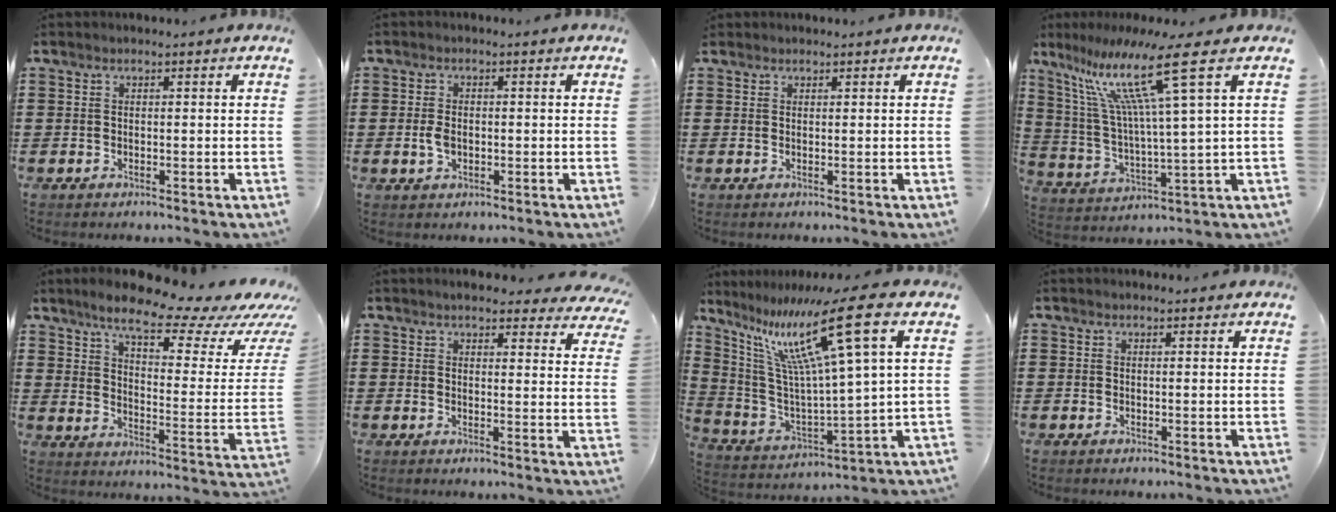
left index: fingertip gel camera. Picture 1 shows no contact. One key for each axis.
{"total": 2.6, "fx": -0.3, "fy": 1.6, "fz": 2.1, "tx": -0.048, "ty": 0.000, "tz": -0.008}
{"total": 0.6, "fx": 0.5, "fy": 0.3, "fz": 0.0, "tx": -0.003, "ty": 0.001, "tz": 0.011}
{"total": 14.9, "fx": 7.7, "fy": 0.1, "fz": 12.8, "tx": -0.277, "ty": -0.022, "tz": 0.115}
{"total": 10.8, "fx": 8.5, "fy": 1.8, "fz": 6.3, "tx": -0.133, "ty": -0.052, "tz": 0.141}
{"total": 4.1, "fx": 3.9, "fy": 0.8, "fz": 1.2, "tx": -0.026, "ty": -0.013, "tz": 0.070}
{"total": 16.1, "fx": 8.5, "fy": 0.9, "fz": 13.7, "tx": -0.294, "ty": -0.031, "tz": 0.125}
{"total": 0.6, "fx": 0.3, "fy": 0.5, "fz": 0.1, "tx": -0.003, "ty": 0.004, "tz": 0.005}